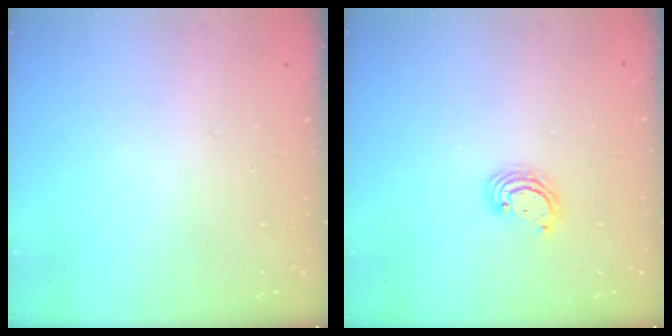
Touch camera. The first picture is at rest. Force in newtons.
{"total": 3.8, "press": 3.8, "slide": 0.2}